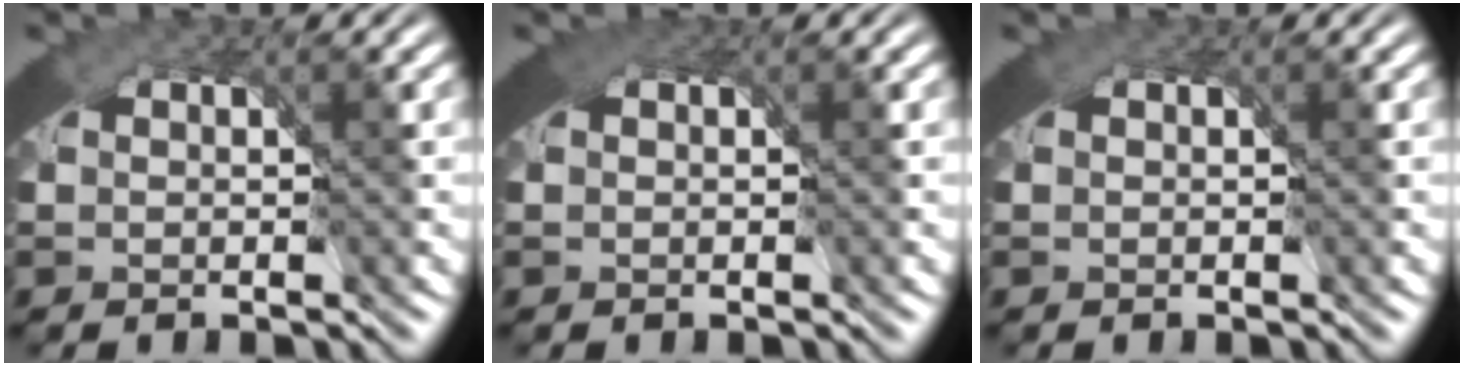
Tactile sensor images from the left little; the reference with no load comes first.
{"total": 1.3, "force": [0.7, 0.8, 0.7], "torque": [-0.014, -0.002, 0.010]}
{"total": 0.0}